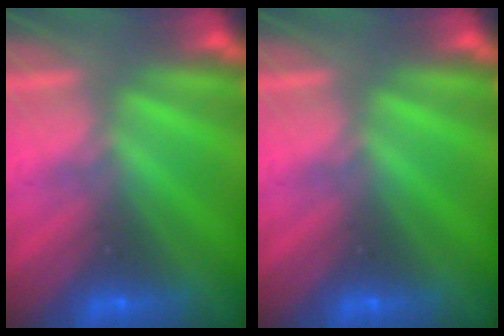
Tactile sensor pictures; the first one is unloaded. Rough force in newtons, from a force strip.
{"total": 0.0}